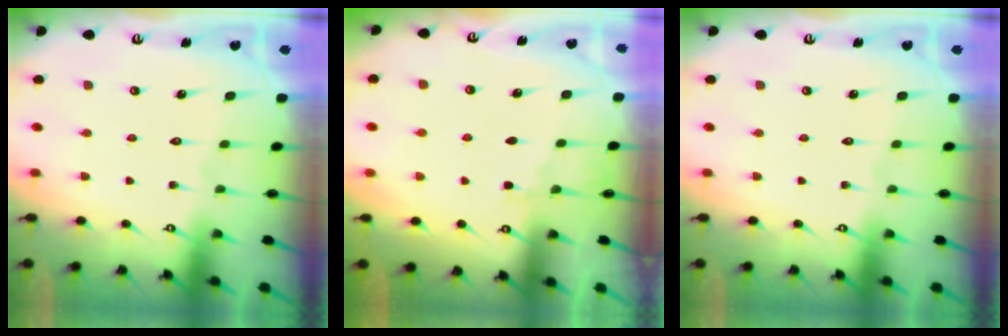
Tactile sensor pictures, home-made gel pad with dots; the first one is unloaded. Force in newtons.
{"total": 2.7, "press": 2.6, "slide": 0.4}
{"total": 0.0}